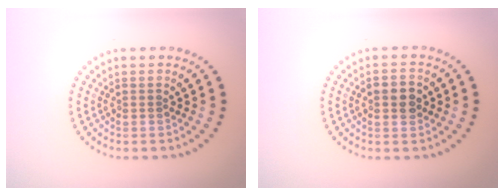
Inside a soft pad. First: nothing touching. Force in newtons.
{"total": 2.9, "press": 2.9, "slide": 0.2}